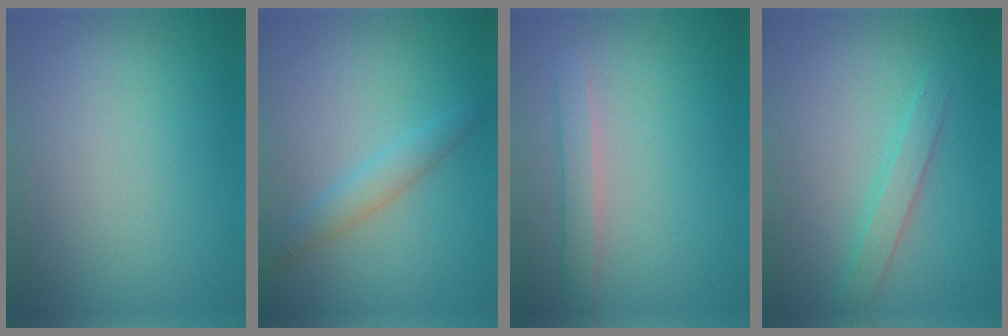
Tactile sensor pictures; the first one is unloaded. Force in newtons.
{"total": 2.1, "press": 2.1, "slide": 0.0}
{"total": 2.1, "press": 2.1, "slide": 0.2}
{"total": 1.9, "press": 1.9, "slide": 0.2}